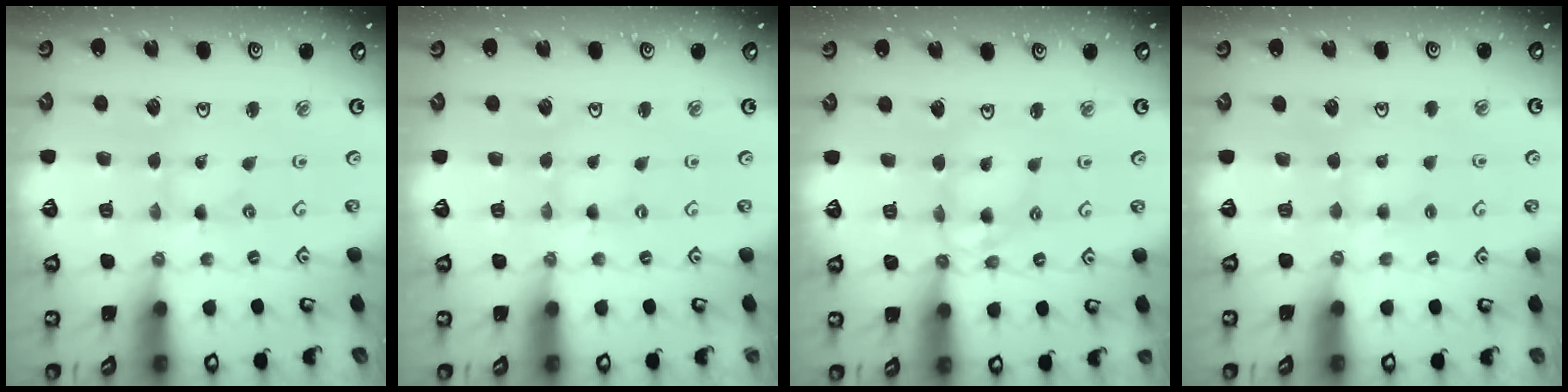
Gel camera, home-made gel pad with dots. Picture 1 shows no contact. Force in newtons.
{"total": 0.0}
{"total": 8.0, "press": 8.0, "slide": 0.6}
{"total": 2.7, "press": 2.7, "slide": 0.4}